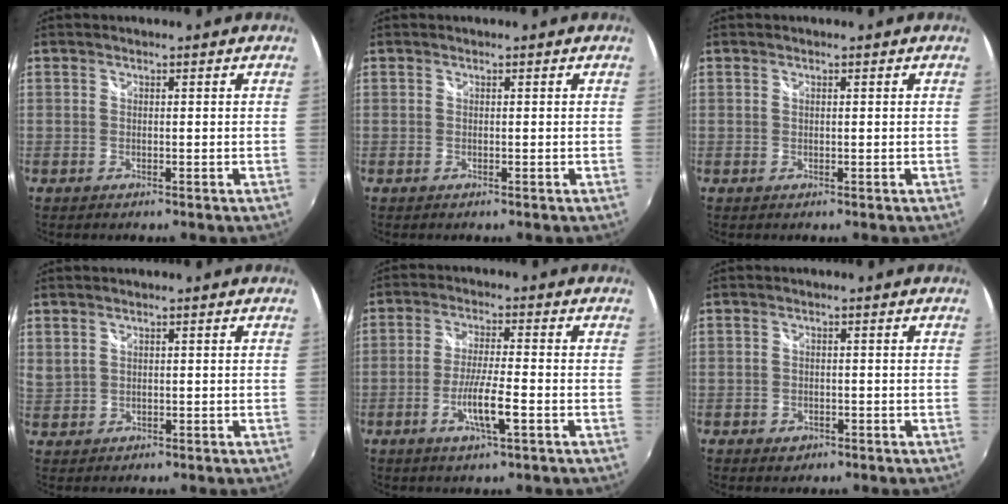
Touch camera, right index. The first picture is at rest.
{"total": 0.0}
{"total": 0.0}
{"total": 1.9, "force": [1.4, 1.0, 0.8], "torque": [-0.013, 0.000, 0.029]}
{"total": 7.0, "force": [-2.7, 0.4, 6.4], "torque": [-0.122, -0.009, -0.050]}
{"total": 2.4, "force": [-1.1, 1.9, 0.8], "torque": [-0.019, -0.001, -0.014]}